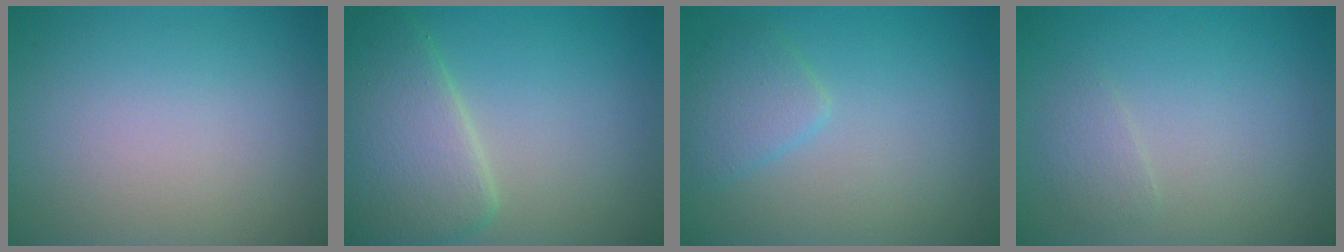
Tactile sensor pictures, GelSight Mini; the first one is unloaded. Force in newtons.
{"total": 6.3, "press": 6.3, "slide": 0.4}
{"total": 2.3, "press": 2.3, "slide": 0.1}
{"total": 1.2, "press": 1.2, "slide": 0.1}